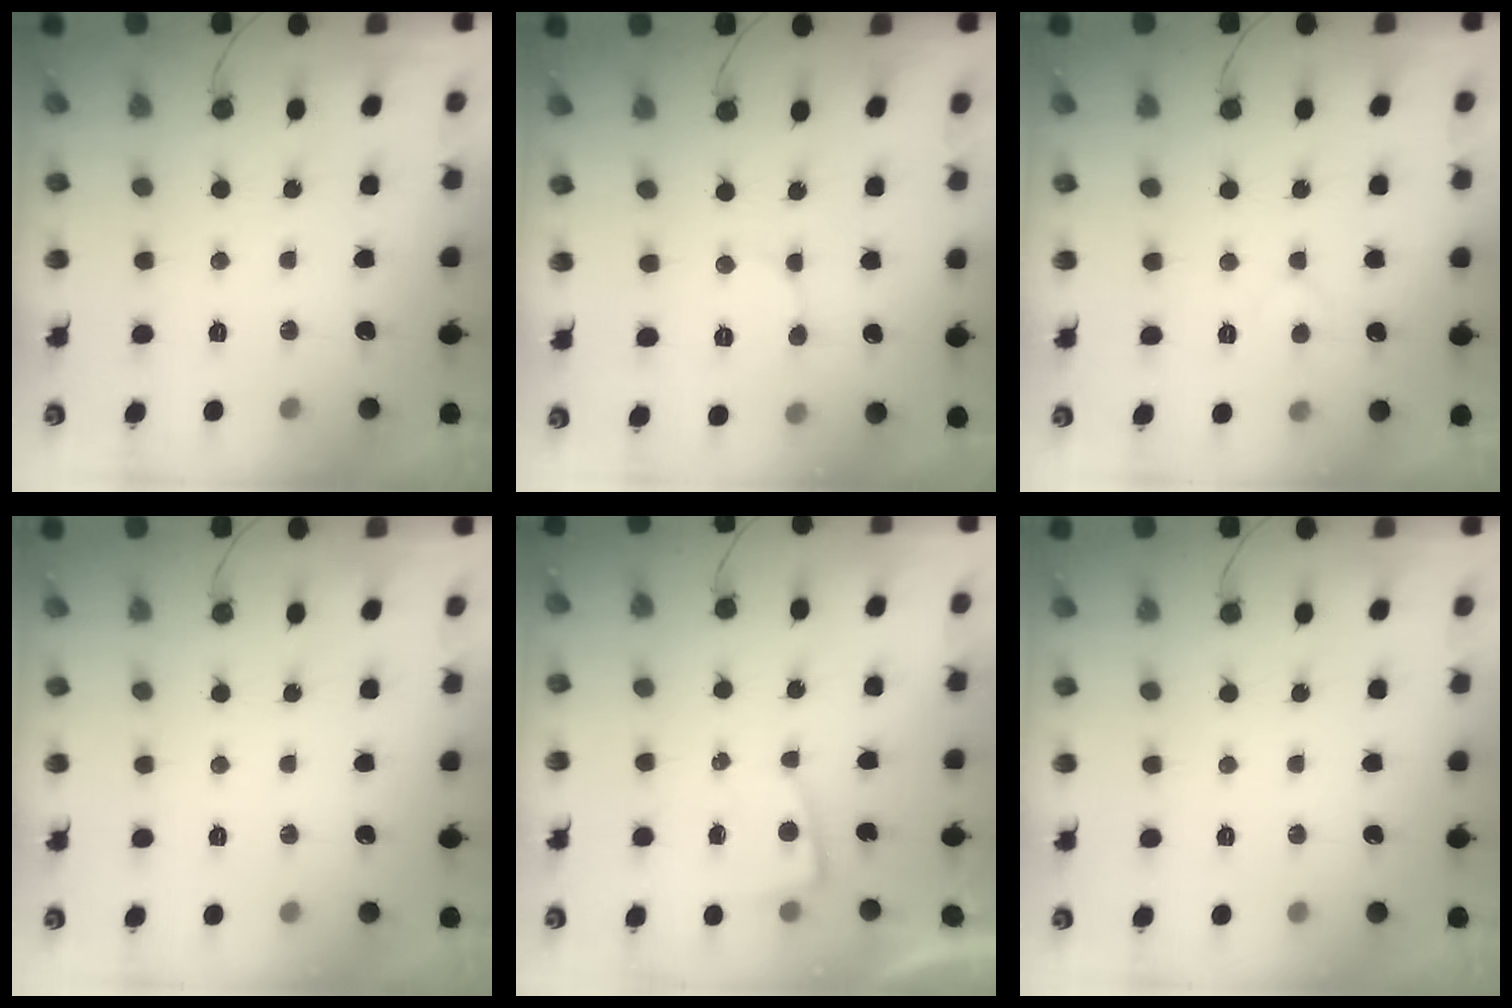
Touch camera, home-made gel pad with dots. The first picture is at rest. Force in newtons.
{"total": 2.5, "press": 2.5, "slide": 0.3}
{"total": 5.5, "press": 5.5, "slide": 0.4}
{"total": 0.0}
{"total": 2.2, "press": 2.2, "slide": 0.4}
{"total": 0.0}